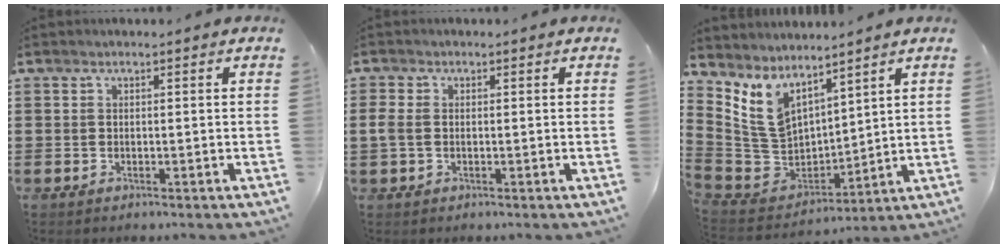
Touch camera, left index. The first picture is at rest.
{"total": 2.1, "force": [-0.2, 1.4, 1.6], "torque": [-0.048, 0.000, -0.010]}
{"total": 7.8, "force": [5.0, 4.6, 3.8], "torque": [-0.121, -0.037, 0.095]}